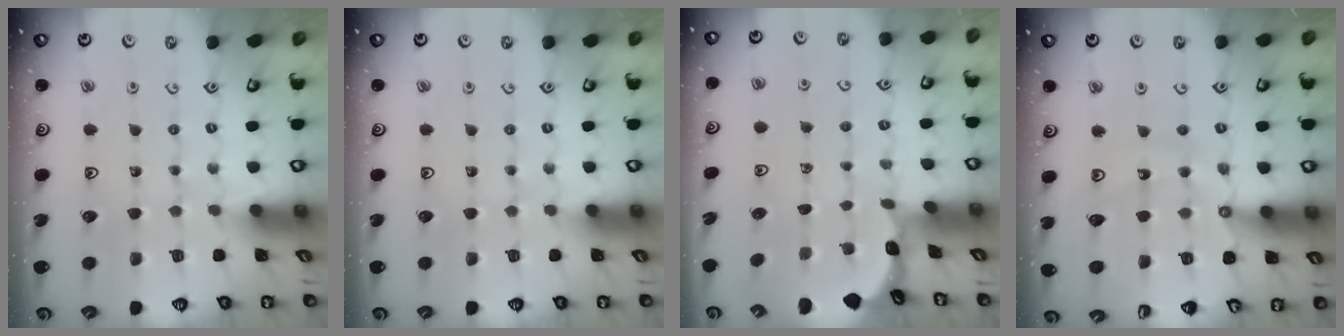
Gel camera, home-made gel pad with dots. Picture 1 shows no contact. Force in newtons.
{"total": 0.0}
{"total": 0.7, "press": 0.7, "slide": 0.3}
{"total": 11.9, "press": 11.8, "slide": 1.5}